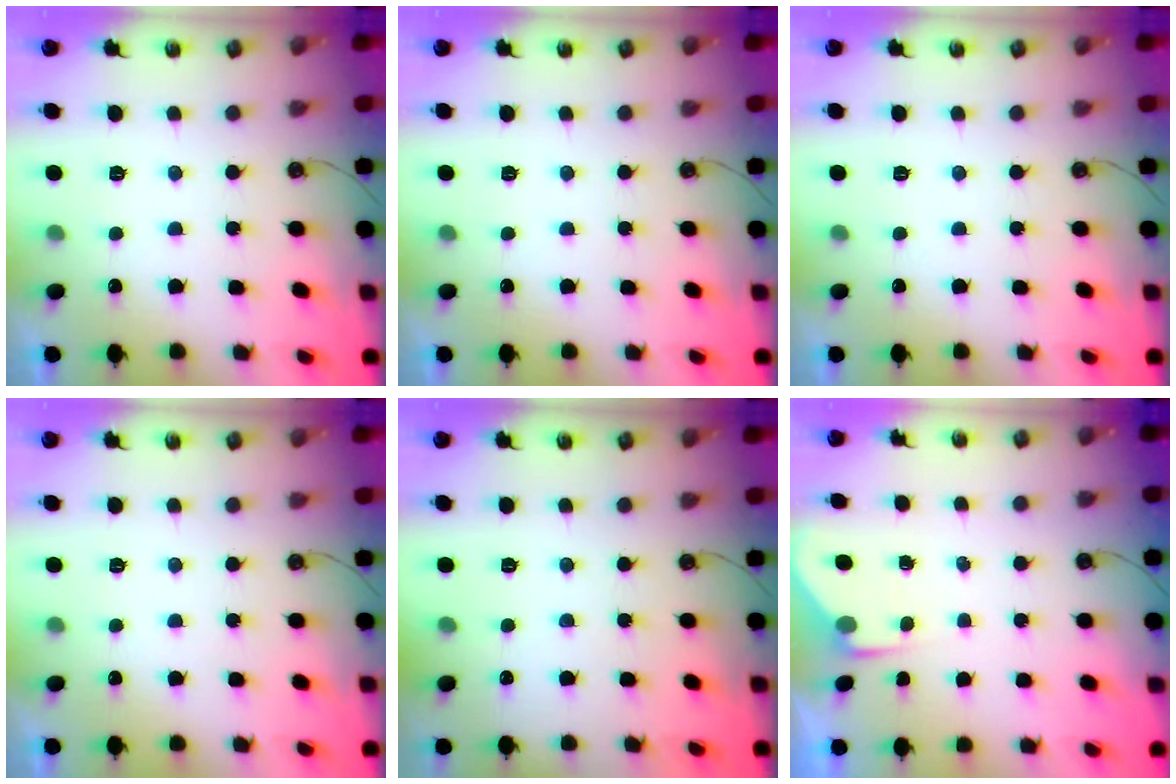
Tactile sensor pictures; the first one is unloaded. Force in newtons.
{"total": 0.0}
{"total": 0.0}
{"total": 0.0}
{"total": 0.0}
{"total": 2.7, "press": 2.6, "slide": 0.4}